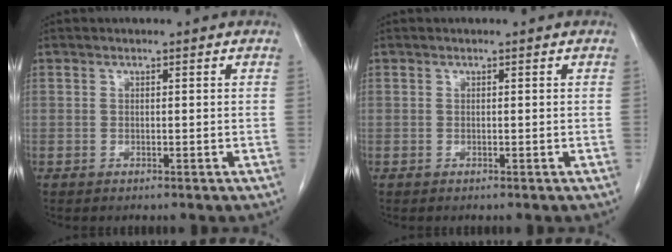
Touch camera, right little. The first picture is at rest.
{"total": 0.0}